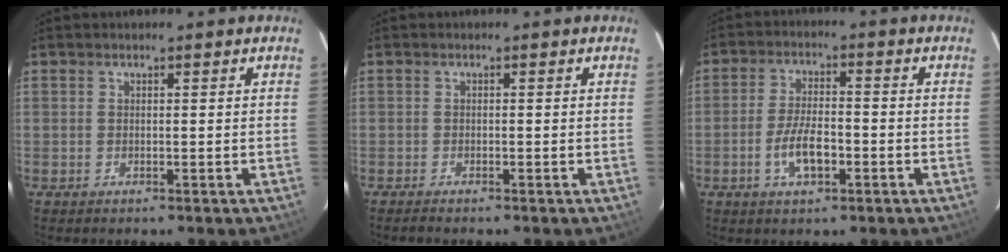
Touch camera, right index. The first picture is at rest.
{"total": 1.4, "force": [-1.3, 0.1, 0.5], "torque": [-0.016, -0.006, -0.021]}
{"total": 6.9, "force": [-2.6, 2.7, 5.8], "torque": [-0.119, 0.000, -0.047]}